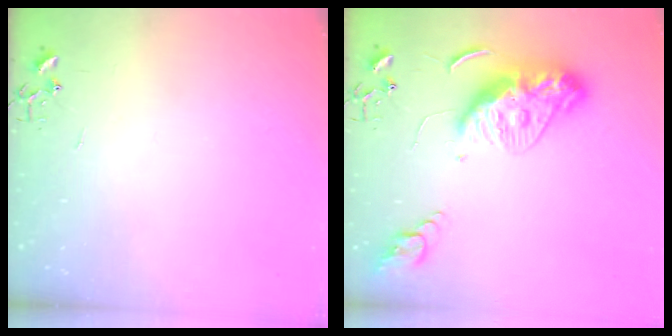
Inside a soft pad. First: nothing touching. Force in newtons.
{"total": 12.9, "press": 12.9, "slide": 1.2}